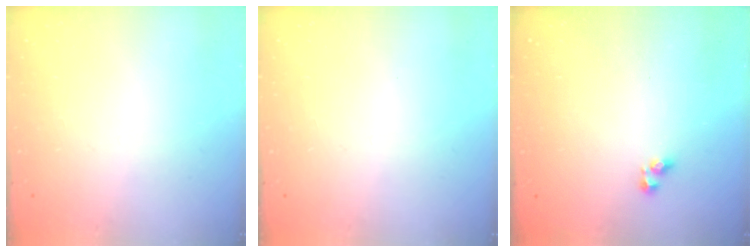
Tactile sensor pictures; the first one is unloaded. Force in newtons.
{"total": 0.0}
{"total": 3.0, "press": 3.0, "slide": 0.4}